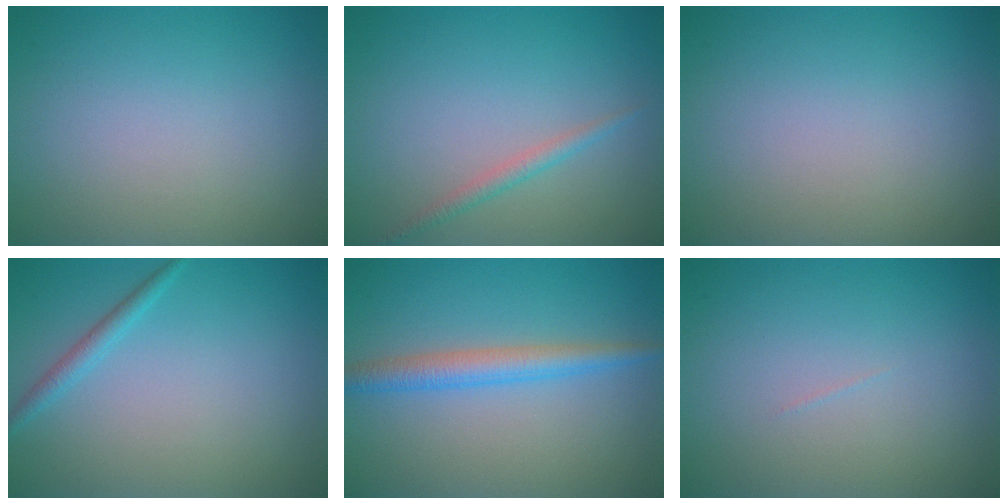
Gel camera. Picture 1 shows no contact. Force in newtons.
{"total": 1.4, "press": 1.4, "slide": 0.0}
{"total": 0.0}
{"total": 1.4, "press": 1.4, "slide": 0.1}
{"total": 3.0, "press": 3.0, "slide": 0.1}
{"total": 0.0}